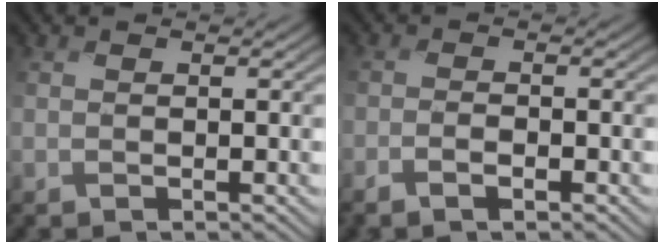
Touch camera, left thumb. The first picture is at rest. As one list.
[{"total": 1.9, "force": [-1.4, 0.0, 1.3], "torque": [-0.025, 0.005, -0.029]}]